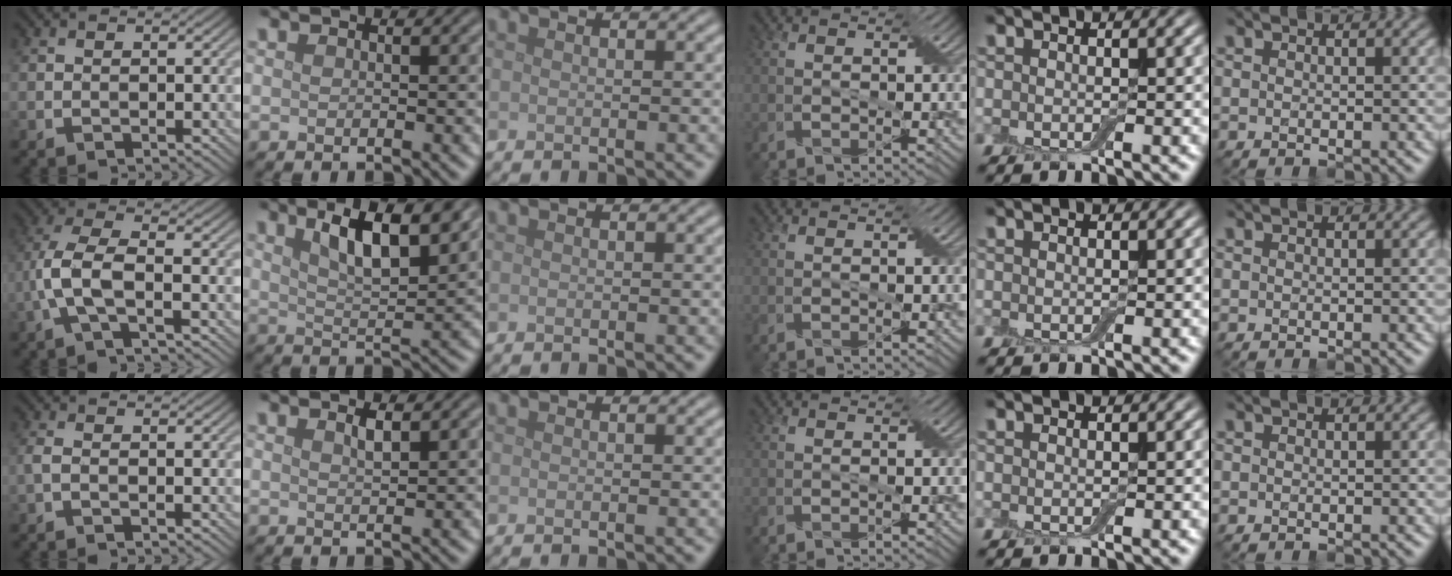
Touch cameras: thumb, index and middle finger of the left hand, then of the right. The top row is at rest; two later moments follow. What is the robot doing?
{"motion": "insert", "object": "box of matches"}